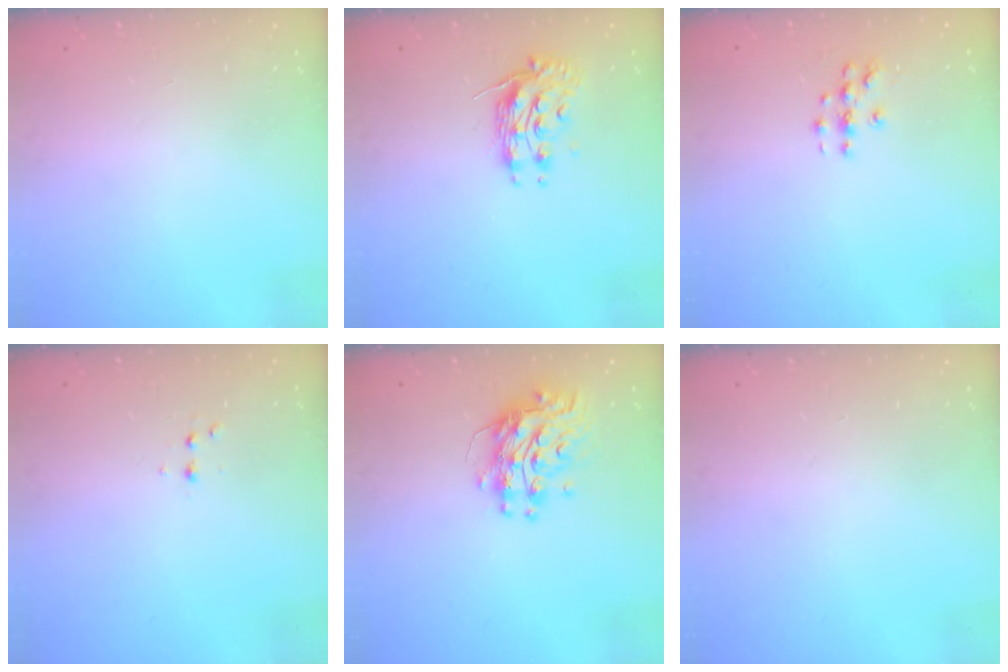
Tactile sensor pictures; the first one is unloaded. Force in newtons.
{"total": 9.8, "press": 9.7, "slide": 0.8}
{"total": 4.3, "press": 4.3, "slide": 0.6}
{"total": 3.1, "press": 3.0, "slide": 0.9}
{"total": 11.5, "press": 11.5, "slide": 1.0}
{"total": 0.0}